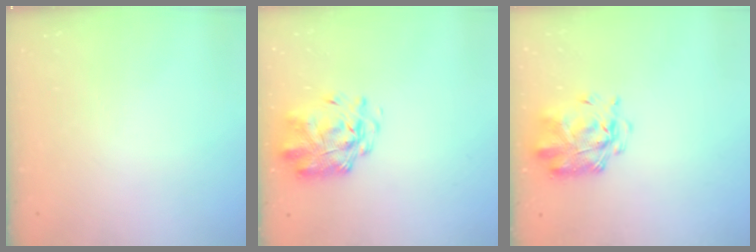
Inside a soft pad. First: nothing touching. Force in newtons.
{"total": 3.0, "press": 2.9, "slide": 0.7}
{"total": 2.9, "press": 2.8, "slide": 0.8}